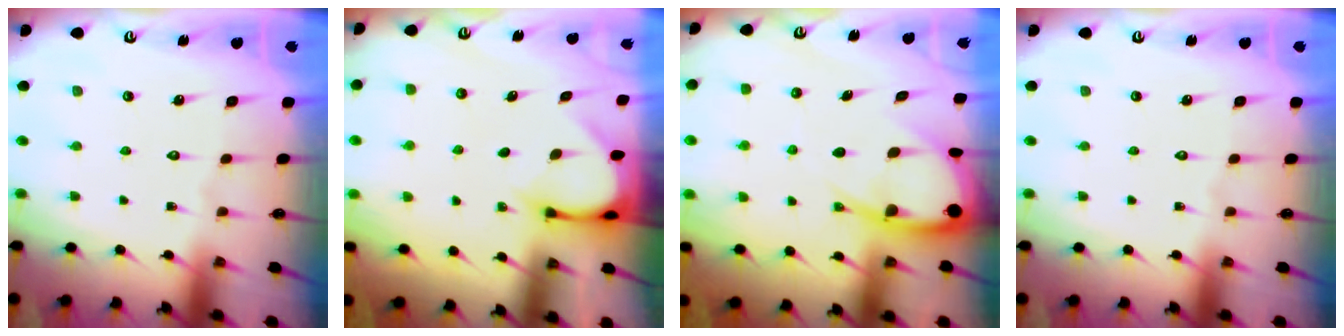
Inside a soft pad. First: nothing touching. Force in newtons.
{"total": 3.2, "press": 3.2, "slide": 0.3}
{"total": 8.5, "press": 8.5, "slide": 0.9}
{"total": 0.0}